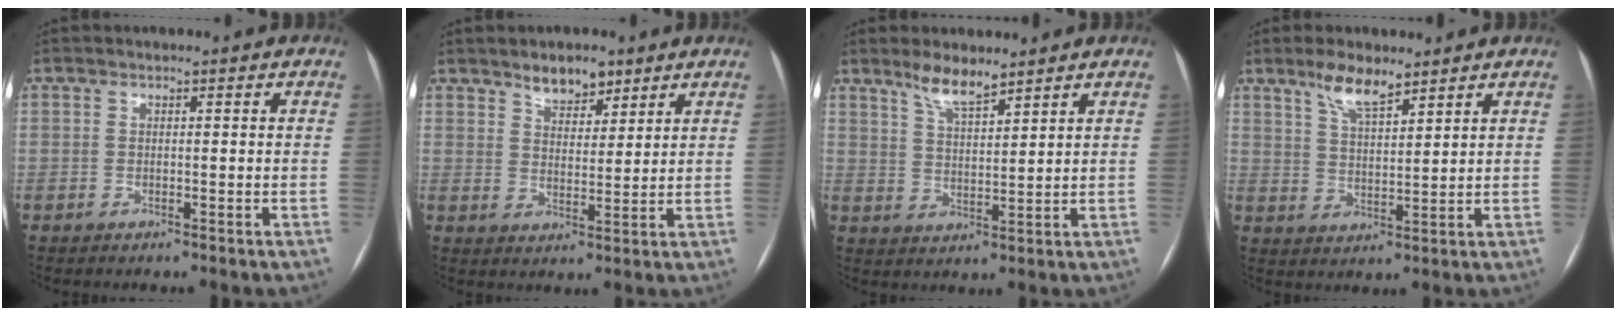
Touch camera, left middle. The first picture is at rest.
{"total": 5.1, "force": [3.9, 2.4, 2.3], "torque": [-0.036, 0.002, 0.069]}
{"total": 5.1, "force": [4.3, 0.8, 2.7], "torque": [-0.055, -0.004, 0.080]}
{"total": 5.9, "force": [4.5, 1.4, 3.5], "torque": [-0.072, 0.002, 0.086]}